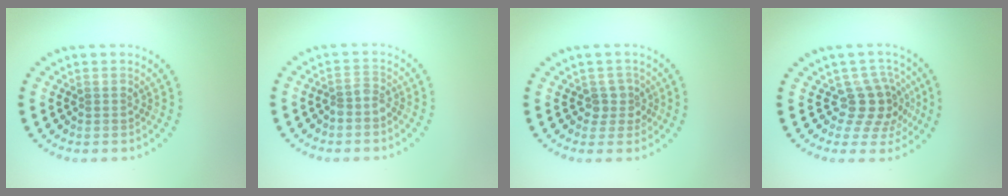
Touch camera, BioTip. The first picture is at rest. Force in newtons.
{"total": 1.5, "press": 1.1, "slide": 1.0}
{"total": 1.9, "press": 1.5, "slide": 1.1}
{"total": 3.7, "press": 2.8, "slide": 2.5}